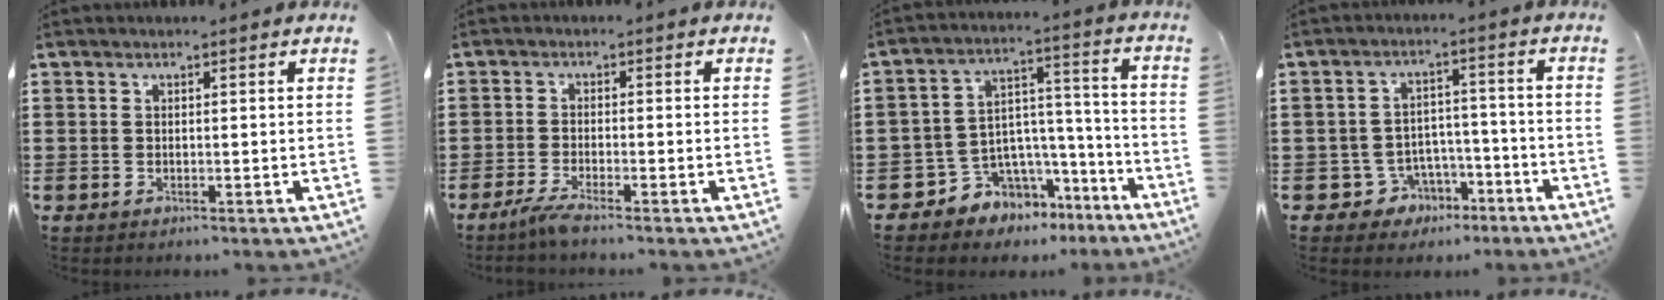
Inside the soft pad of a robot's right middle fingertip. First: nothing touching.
{"total": 2.7, "force": [-1.9, -0.2, 1.9], "torque": [-0.048, -0.009, -0.039]}
{"total": 6.6, "force": [-4.6, 4.6, 0.5], "torque": [-0.028, 0.005, -0.085]}
{"total": 4.8, "force": [-3.3, 3.5, 0.8], "torque": [-0.032, 0.015, -0.067]}